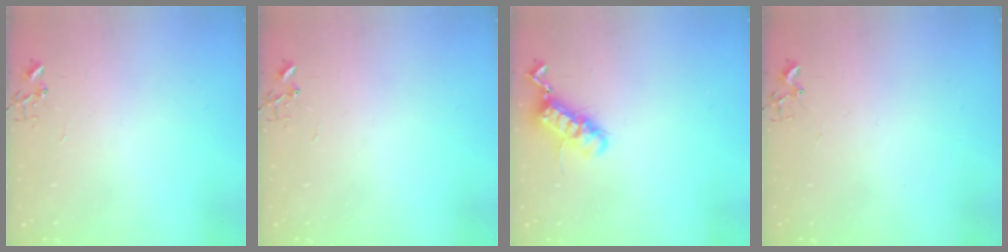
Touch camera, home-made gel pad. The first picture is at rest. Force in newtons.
{"total": 0.0}
{"total": 12.5, "press": 12.5, "slide": 0.9}
{"total": 1.9, "press": 1.9, "slide": 0.2}